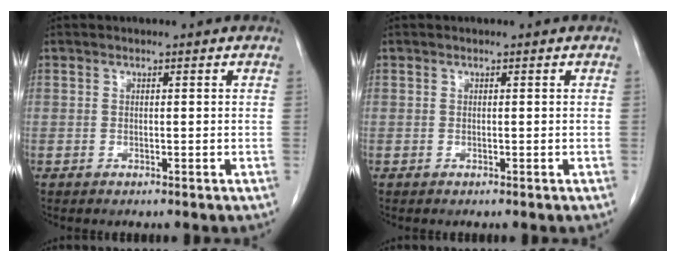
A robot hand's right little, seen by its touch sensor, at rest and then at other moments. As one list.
[{"total": 0.0}]